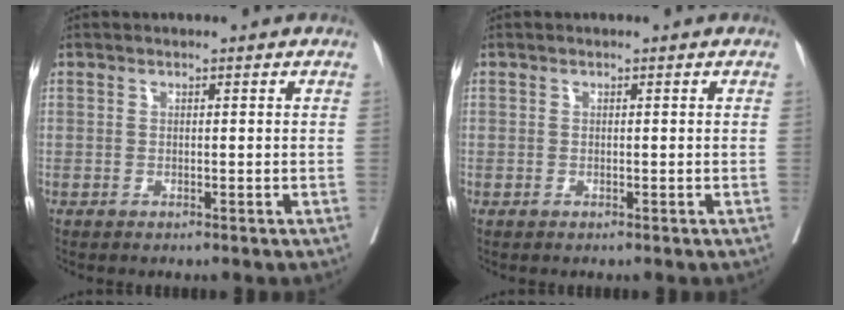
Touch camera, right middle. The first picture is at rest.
{"total": 0.0}